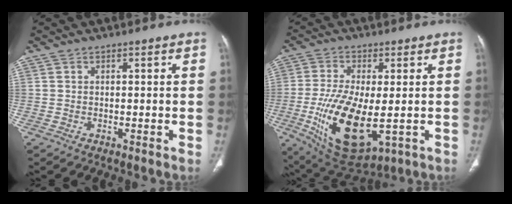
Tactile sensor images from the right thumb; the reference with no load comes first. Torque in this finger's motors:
{"motor_torque": [1.41, 2.88, 1.51, -0.44, 0.21]}